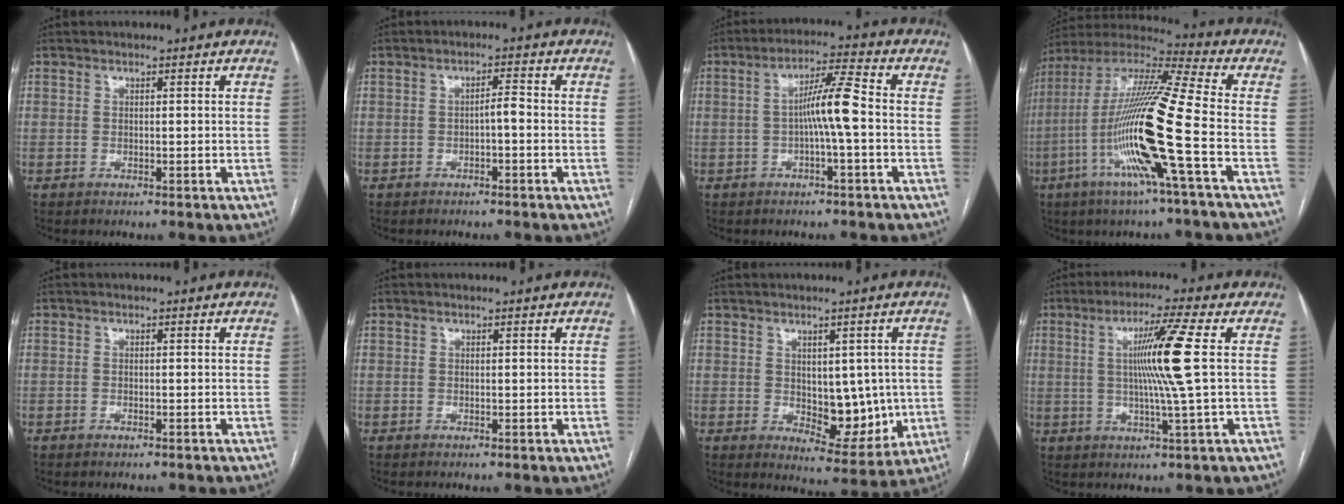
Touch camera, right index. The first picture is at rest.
{"total": 2.0, "force": [-0.7, 0.4, 1.9], "torque": [-0.026, 0.004, -0.012]}
{"total": 6.7, "force": [-0.8, -0.2, 6.7], "torque": [-0.118, 0.016, -0.014]}
{"total": 19.2, "force": [-5.7, -0.8, 18.3], "torque": [-0.372, -0.013, -0.122]}
{"total": 0.7, "force": [-0.6, 0.3, 0.3], "torque": [-0.011, -0.001, -0.005]}
{"total": 0.0}
{"total": 8.5, "force": [-0.3, 4.7, 7.0], "torque": [-0.078, -0.003, 0.013]}
{"total": 9.6, "force": [1.2, -2.1, 9.3], "torque": [-0.167, -0.002, 0.026]}